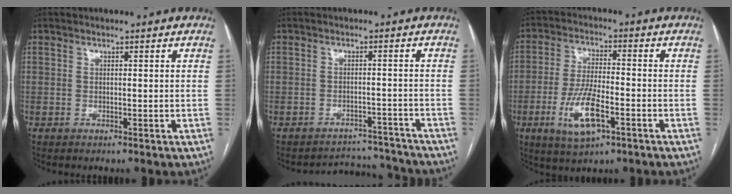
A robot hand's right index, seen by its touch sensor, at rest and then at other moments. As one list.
[{"total": 8.2, "force": [-7.9, 1.4, -1.9], "torque": [0.036, 0.034, -0.101]}, {"total": 9.8, "force": [-4.1, 2.9, 8.5], "torque": [-0.175, -0.006, -0.070]}]